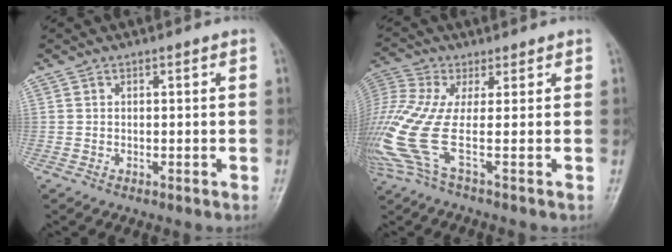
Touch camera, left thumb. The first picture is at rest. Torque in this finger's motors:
{"motor_torque": [1.92, 3.09, 2.24, 0.54, 0.59]}